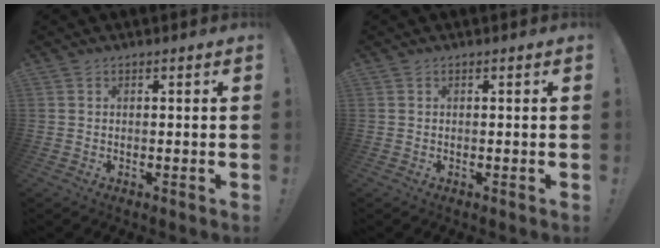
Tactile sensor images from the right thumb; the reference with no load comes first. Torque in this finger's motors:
{"motor_torque": [0.00, 0.00, -0.06, 0.03, 0.00]}